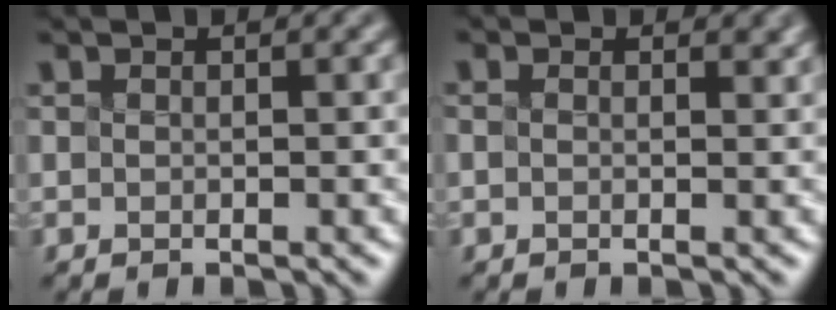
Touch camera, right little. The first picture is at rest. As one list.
[{"total": 0.0}]